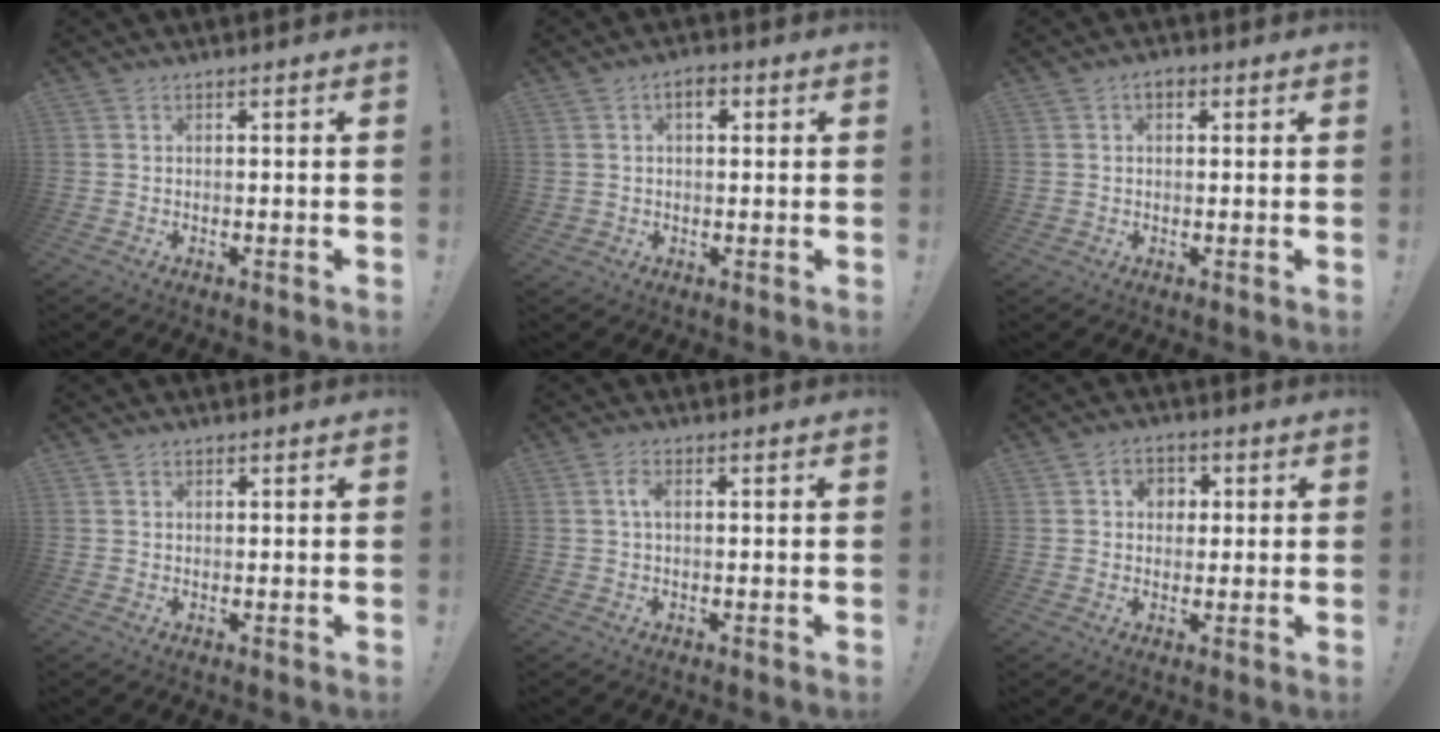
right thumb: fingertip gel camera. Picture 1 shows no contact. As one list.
[{"total": 4.7, "force": [1.4, 3.7, 2.5], "torque": [-0.022, -0.004, 0.022]}, {"total": 3.2, "force": [1.1, 2.6, 1.5], "torque": [-0.015, -0.002, 0.019]}, {"total": 0.6, "force": [0.3, 0.5, 0.0], "torque": [0.002, 0.000, 0.006]}, {"total": 2.7, "force": [0.3, 1.3, 2.4], "torque": [-0.038, 0.004, 0.003]}, {"total": 5.1, "force": [0.9, 4.7, 1.8], "torque": [-0.022, 0.002, 0.016]}]